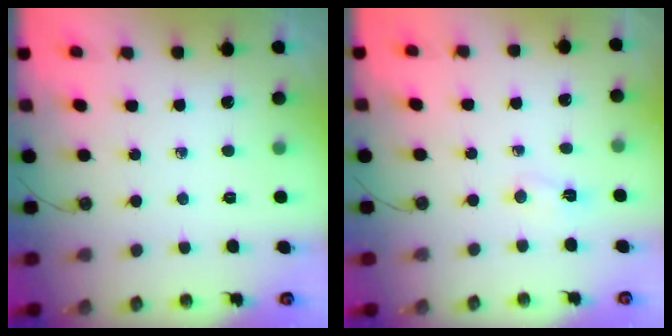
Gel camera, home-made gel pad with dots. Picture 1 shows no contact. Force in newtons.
{"total": 2.1, "press": 2.0, "slide": 0.5}